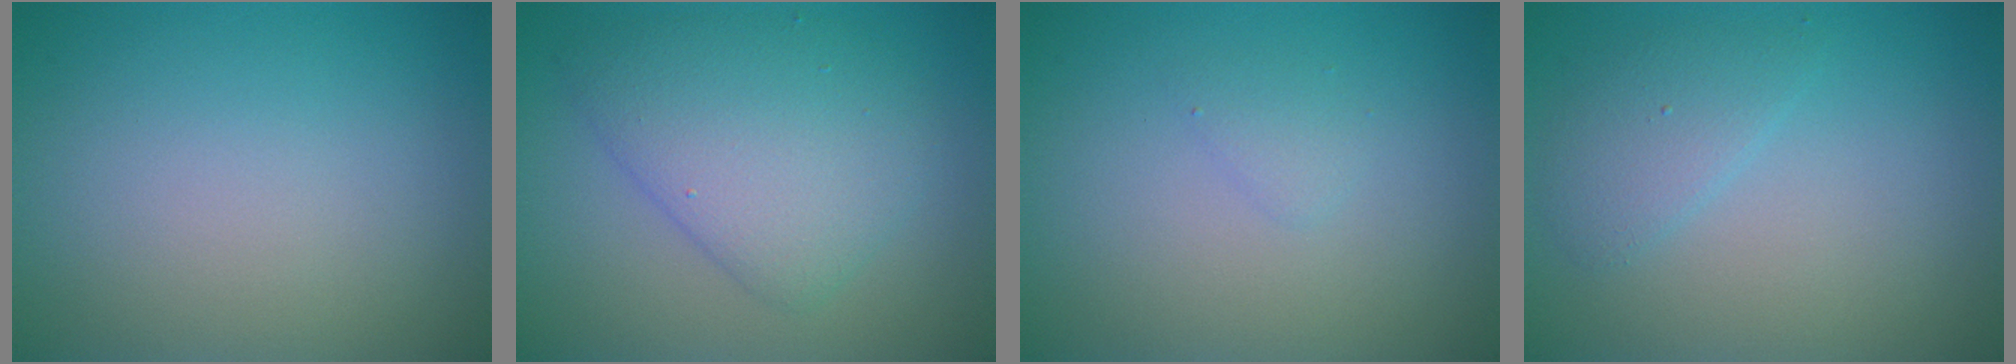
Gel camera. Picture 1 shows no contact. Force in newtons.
{"total": 5.3, "press": 5.3, "slide": 0.3}
{"total": 0.8, "press": 0.8, "slide": 0.1}
{"total": 2.0, "press": 2.0, "slide": 0.2}